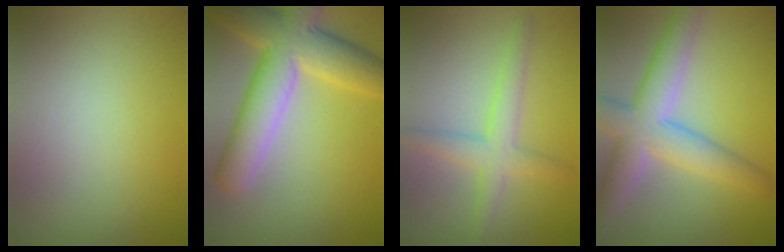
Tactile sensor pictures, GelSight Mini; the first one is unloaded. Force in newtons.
{"total": 9.0, "press": 8.9, "slide": 0.3}
{"total": 3.2, "press": 3.2, "slide": 0.2}
{"total": 6.9, "press": 6.9, "slide": 0.4}